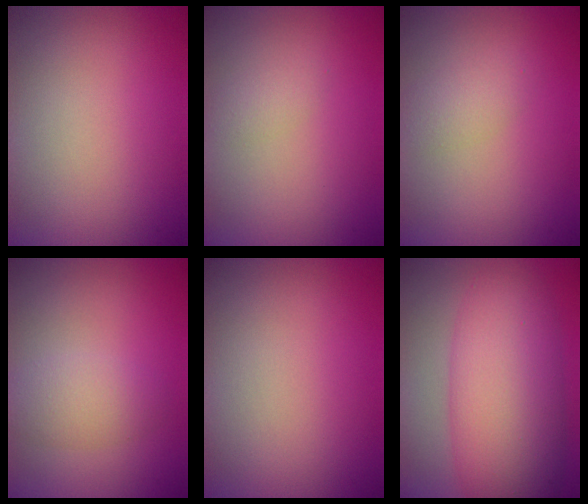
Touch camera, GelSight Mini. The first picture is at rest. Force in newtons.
{"total": 1.1, "press": 1.1, "slide": 0.1}
{"total": 1.9, "press": 1.9, "slide": 0.1}
{"total": 2.8, "press": 2.8, "slide": 0.2}
{"total": 0.0}
{"total": 10.2, "press": 10.2, "slide": 0.1}